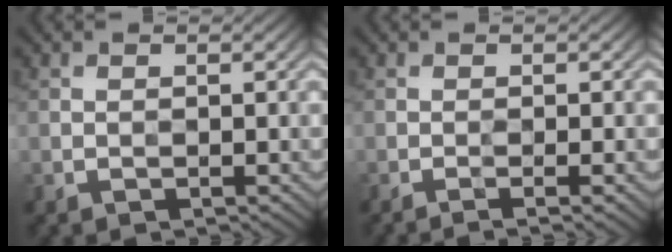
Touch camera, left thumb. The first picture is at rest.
{"total": 2.0, "force": [-1.1, -0.3, 1.6], "torque": [-0.035, 0.002, -0.020]}